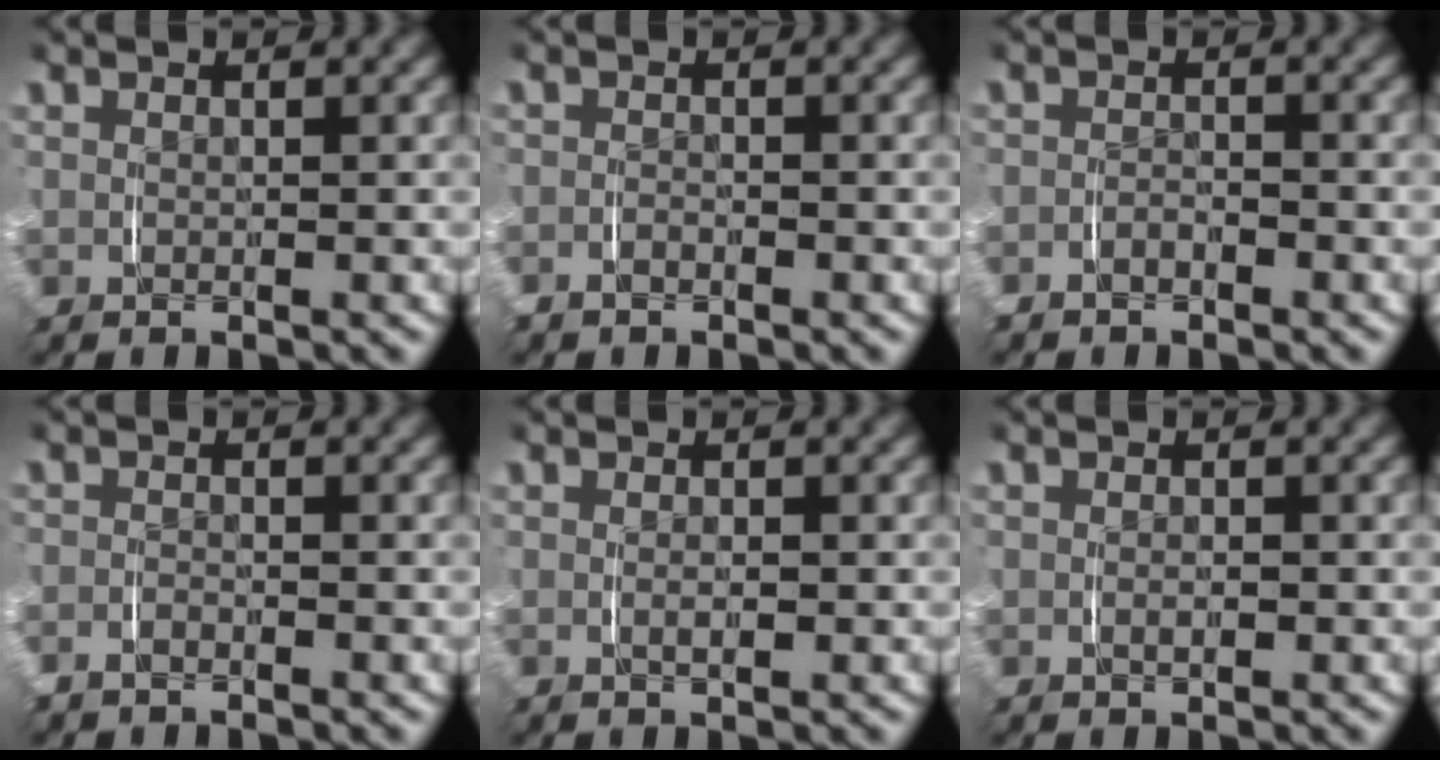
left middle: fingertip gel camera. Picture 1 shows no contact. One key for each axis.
{"total": 1.2, "fx": -1.0, "fy": 0.5, "fz": 0.1, "tx": -0.007, "ty": -0.004, "tz": -0.022}
{"total": 1.5, "fx": -1.3, "fy": 0.7, "fz": 0.1, "tx": -0.004, "ty": 0.000, "tz": -0.029}
{"total": 1.1, "fx": -1.1, "fy": 0.3, "fz": 0.1, "tx": -0.006, "ty": -0.003, "tz": -0.022}
{"total": 0.8, "fx": -0.1, "fy": 0.2, "fz": 0.8, "tx": -0.014, "ty": -0.003, "tz": -0.001}
{"total": 0.9, "fx": -0.2, "fy": 0.6, "fz": 0.5, "tx": -0.012, "ty": -0.003, "tz": -0.002}